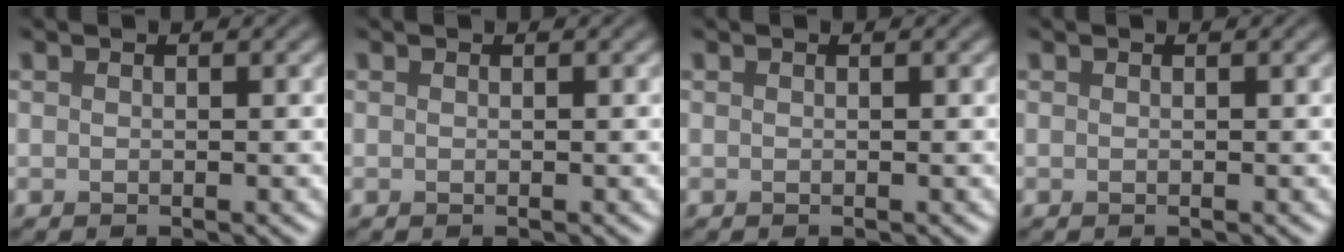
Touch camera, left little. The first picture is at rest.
{"total": 0.0}
{"total": 0.0}
{"total": 0.0}